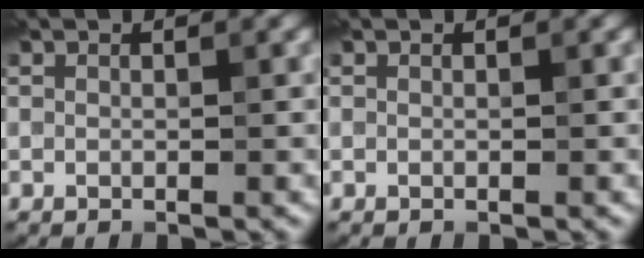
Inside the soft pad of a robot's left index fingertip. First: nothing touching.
{"total": 0.0}